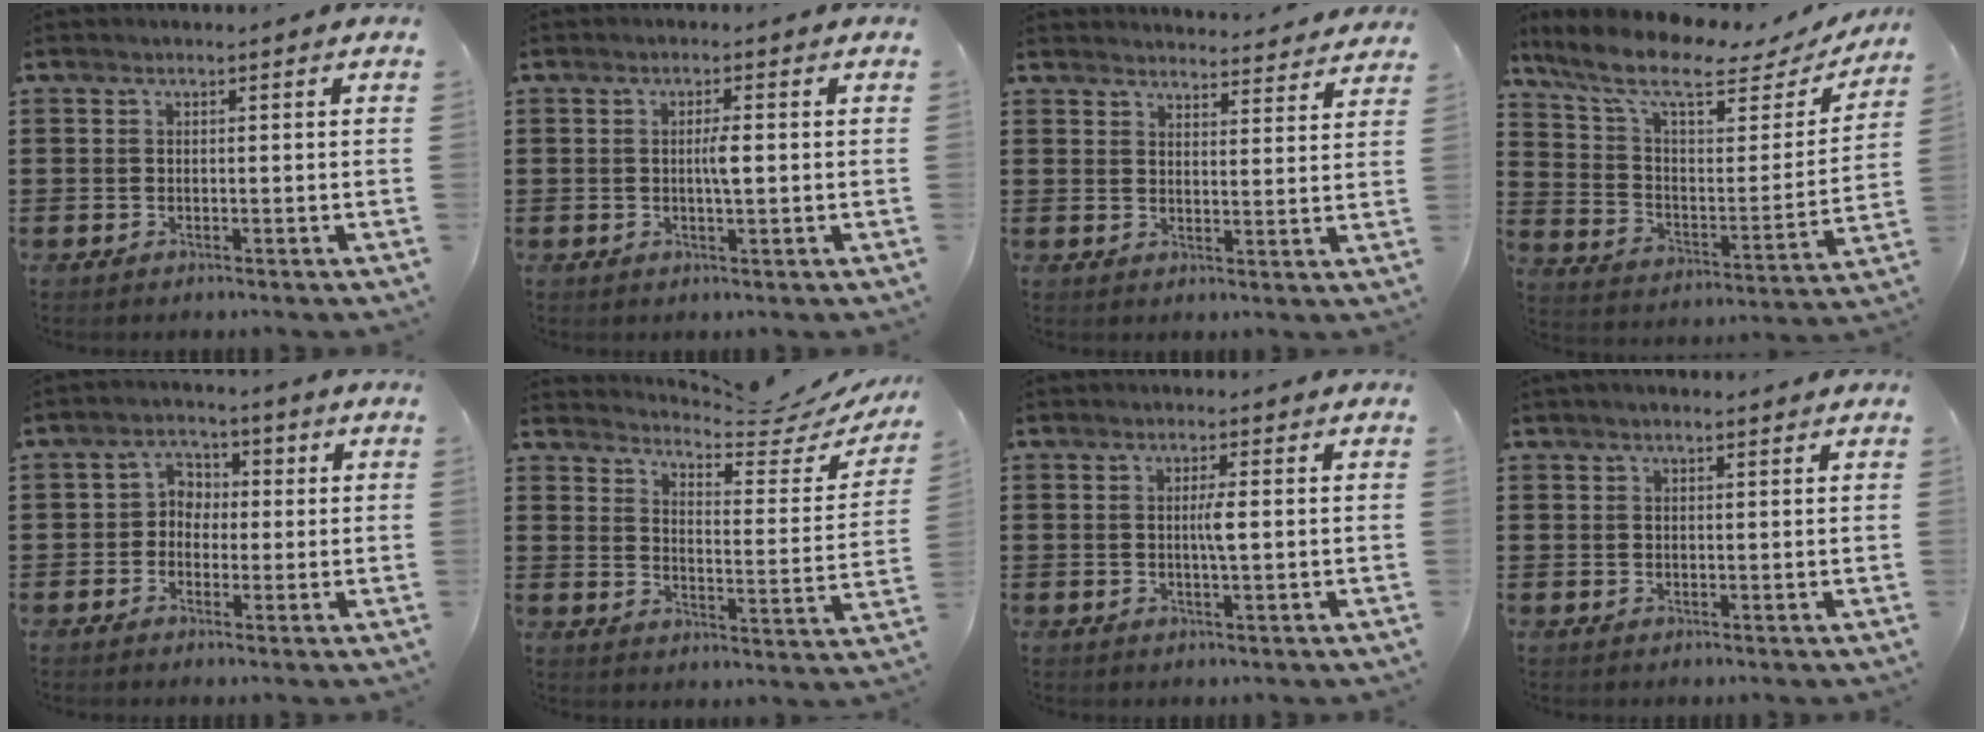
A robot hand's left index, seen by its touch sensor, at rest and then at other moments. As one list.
[{"total": 2.5, "force": [0.1, 0.4, 2.4], "torque": [-0.047, -0.003, 0.001]}, {"total": 3.7, "force": [3.7, -0.2, 0.0], "torque": [-0.006, -0.026, 0.065]}, {"total": 10.7, "force": [7.7, 3.0, 6.7], "torque": [-0.163, -0.037, 0.133]}, {"total": 3.4, "force": [-0.7, 3.1, 1.1], "torque": [-0.038, 0.015, -0.022]}, {"total": 5.0, "force": [4.7, 0.0, 1.6], "torque": [-0.041, -0.045, 0.073]}, {"total": 2.5, "force": [0.2, 0.1, 2.5], "torque": [-0.049, -0.004, 0.001]}, {"total": 1.2, "force": [1.0, 0.2, 0.7], "torque": [-0.014, 0.001, 0.018]}]